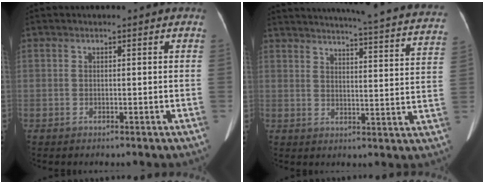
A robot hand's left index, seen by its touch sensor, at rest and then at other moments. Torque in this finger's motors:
{"motor_torque": [0.79, -1.35, 0.12, 0.12]}